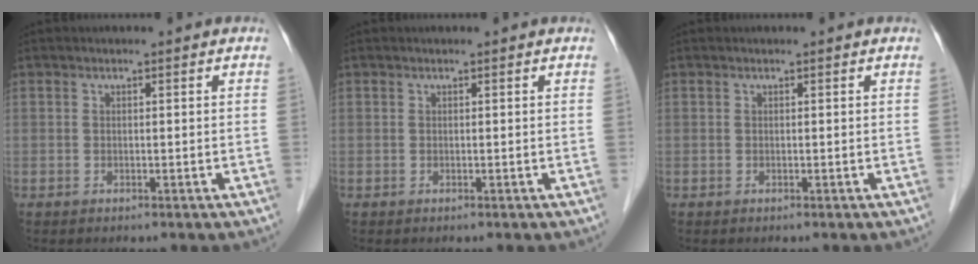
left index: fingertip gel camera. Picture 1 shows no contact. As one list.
[{"total": 0.0}, {"total": 0.0}]